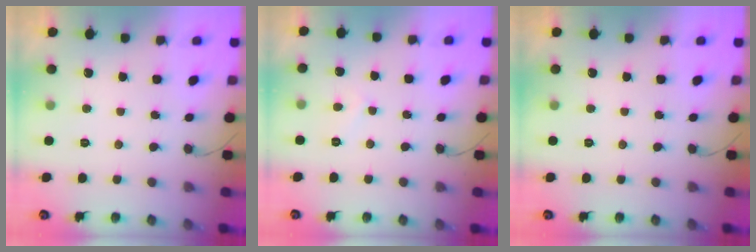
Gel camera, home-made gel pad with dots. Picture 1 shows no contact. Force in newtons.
{"total": 3.2, "press": 3.2, "slide": 0.4}
{"total": 0.0}